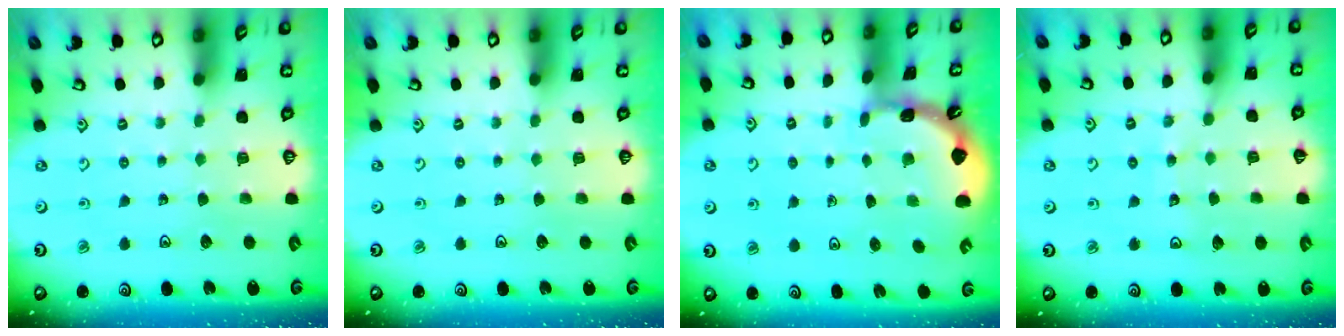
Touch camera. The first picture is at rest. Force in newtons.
{"total": 0.0}
{"total": 1.6, "press": 1.6, "slide": 0.1}
{"total": 7.8, "press": 7.8, "slide": 0.9}